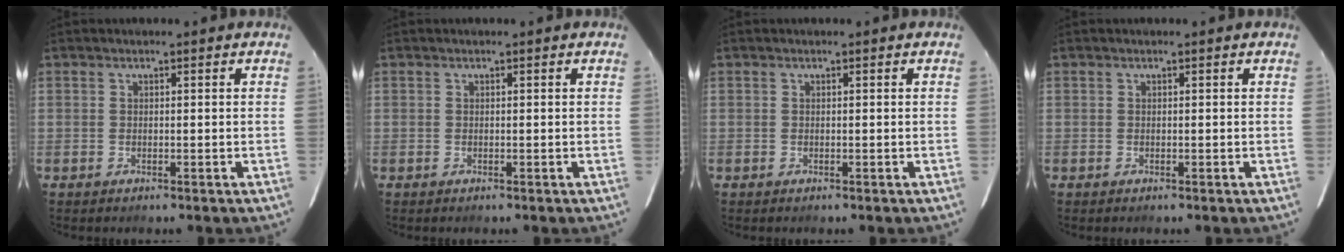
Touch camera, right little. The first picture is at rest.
{"total": 0.0}
{"total": 0.0}
{"total": 0.0}